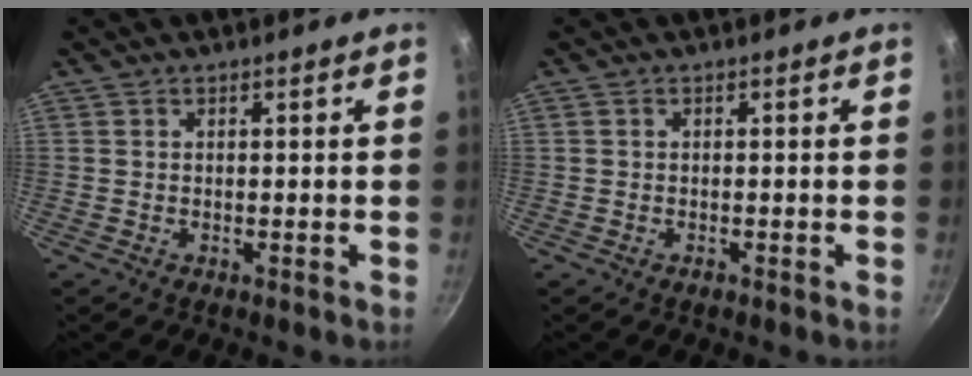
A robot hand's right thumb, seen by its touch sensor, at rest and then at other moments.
{"total": 0.7, "force": [-0.4, 0.5, 0.4], "torque": [-0.006, 0.002, -0.007]}